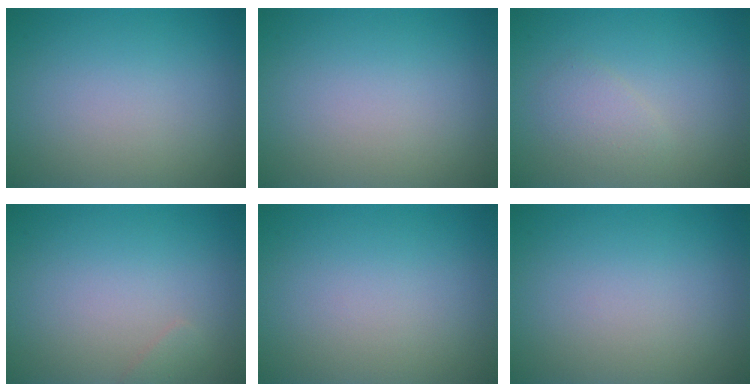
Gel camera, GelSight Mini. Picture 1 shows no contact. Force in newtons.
{"total": 0.0}
{"total": 1.6, "press": 1.6, "slide": 0.0}
{"total": 0.6, "press": 0.6, "slide": 0.1}
{"total": 0.0}
{"total": 0.0}